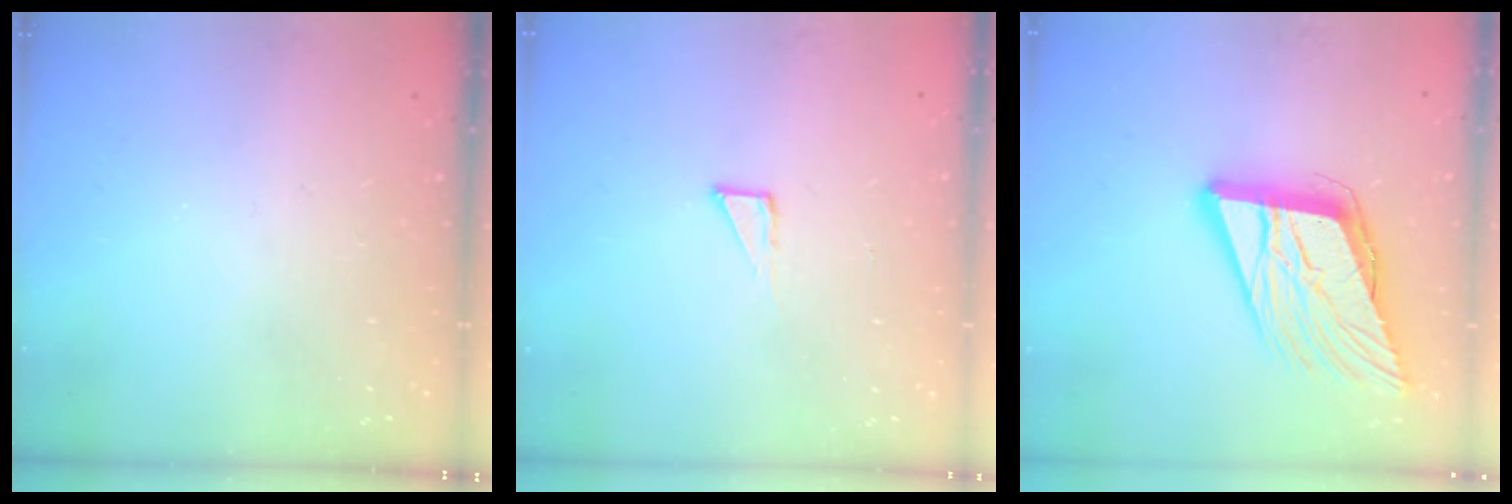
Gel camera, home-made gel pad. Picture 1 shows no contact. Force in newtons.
{"total": 2.7, "press": 2.7, "slide": 0.2}
{"total": 17.4, "press": 16.8, "slide": 4.4}